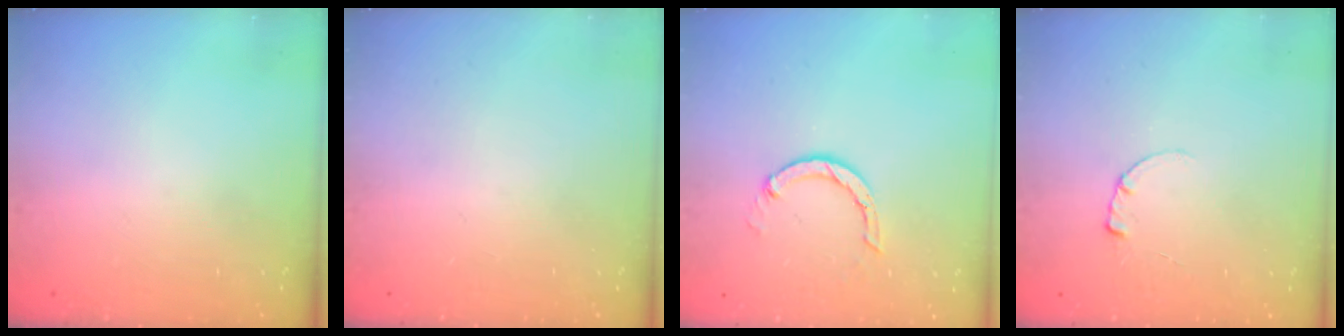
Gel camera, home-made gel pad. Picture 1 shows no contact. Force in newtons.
{"total": 0.0}
{"total": 4.4, "press": 4.3, "slide": 0.5}
{"total": 0.6, "press": 0.6, "slide": 0.1}